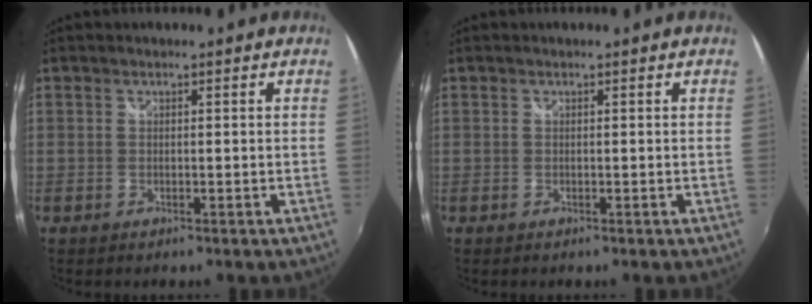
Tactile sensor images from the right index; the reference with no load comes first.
{"total": 0.0}